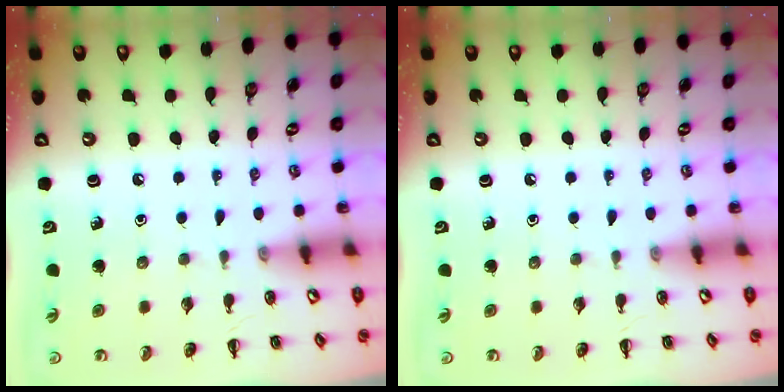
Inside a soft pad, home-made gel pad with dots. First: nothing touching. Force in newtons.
{"total": 0.0}